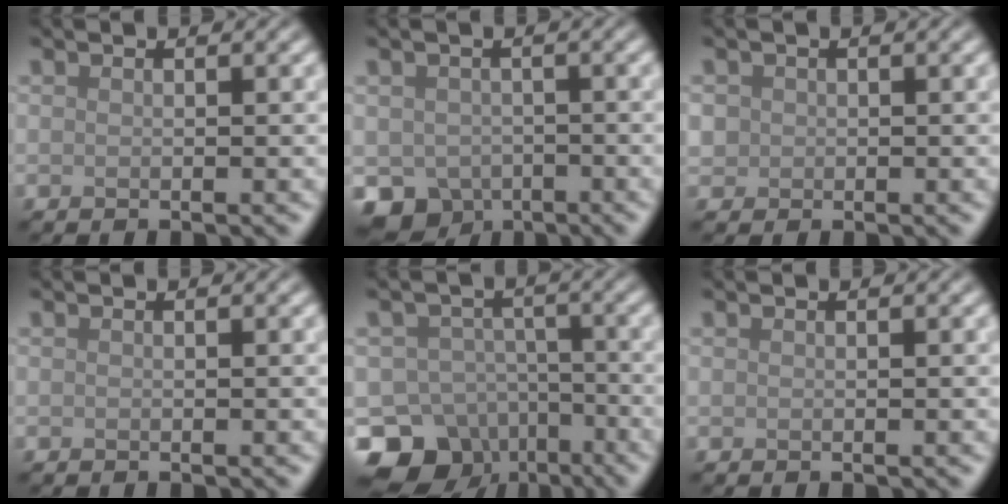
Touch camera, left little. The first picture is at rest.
{"total": 5.8, "force": [-3.2, 4.4, 1.9], "torque": [-0.039, -0.033, -0.044]}
{"total": 1.3, "force": [0.0, 1.3, 0.1], "torque": [0.004, -0.002, 0.001]}
{"total": 0.0}
{"total": 11.9, "force": [-7.8, 8.2, 3.5], "torque": [-0.064, -0.014, -0.117]}
{"total": 0.0}